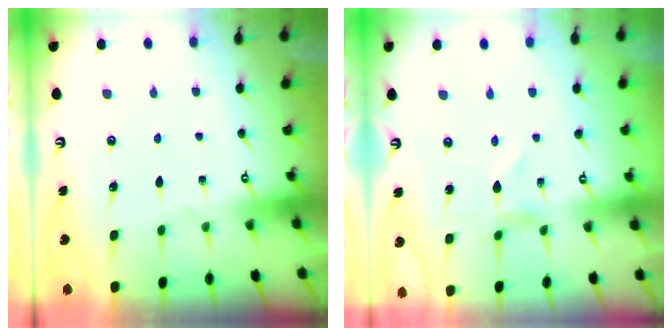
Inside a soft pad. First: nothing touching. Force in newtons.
{"total": 0.0}